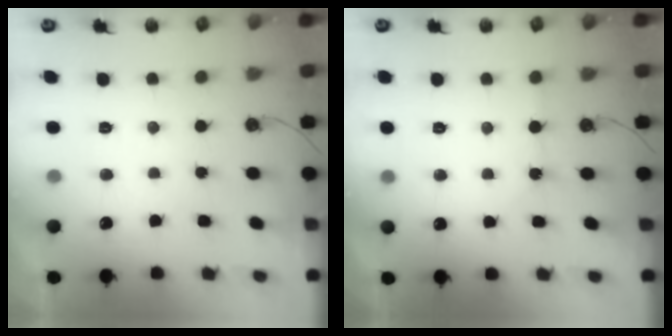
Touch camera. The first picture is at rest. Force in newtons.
{"total": 1.9, "press": 1.8, "slide": 0.4}